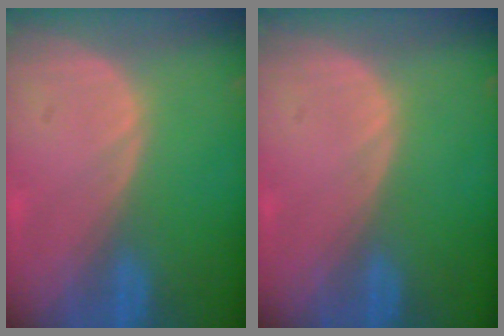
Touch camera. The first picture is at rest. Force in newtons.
{"total": 0.0}